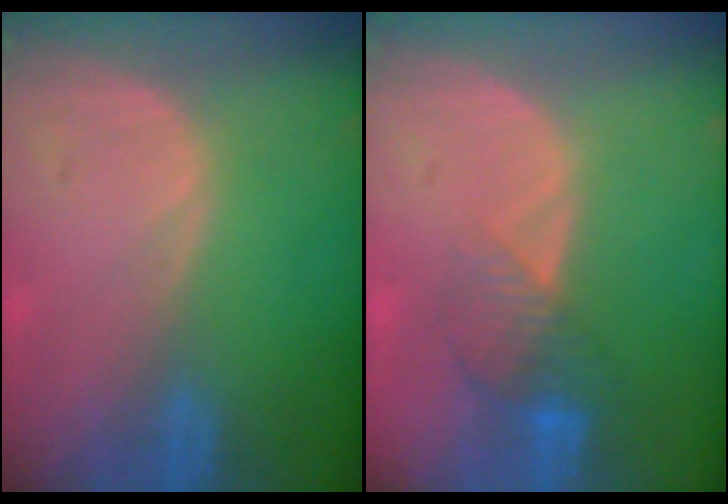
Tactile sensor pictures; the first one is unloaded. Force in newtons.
{"total": 4.3, "press": 3.8, "slide": 2.1}